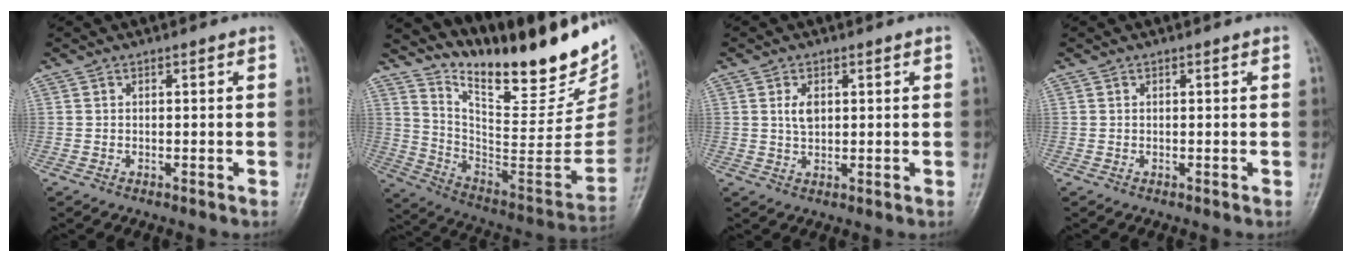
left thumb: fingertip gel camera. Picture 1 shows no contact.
{"total": 27.1, "force": [21.2, 7.6, 15.0], "torque": [-0.185, -0.137, 0.327]}
{"total": 3.1, "force": [0.9, 1.8, 2.4], "torque": [-0.037, -0.004, 0.018]}
{"total": 0.0}